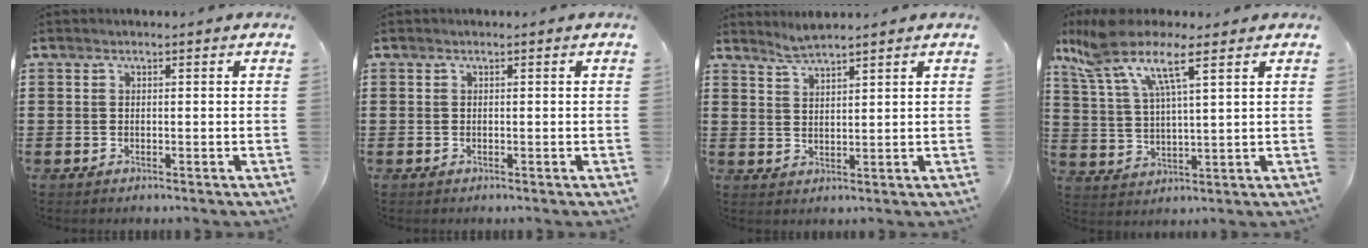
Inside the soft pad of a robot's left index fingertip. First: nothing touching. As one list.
[{"total": 0.0}, {"total": 2.3, "force": [2.3, -0.2, 0.3], "torque": [-0.013, 0.000, 0.045]}, {"total": 9.7, "force": [6.6, 1.7, 6.9], "torque": [-0.163, -0.019, 0.112]}]